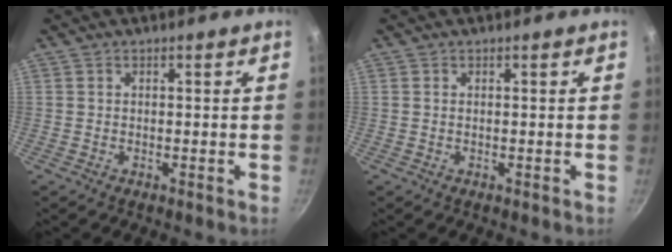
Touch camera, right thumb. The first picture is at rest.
{"total": 0.0}